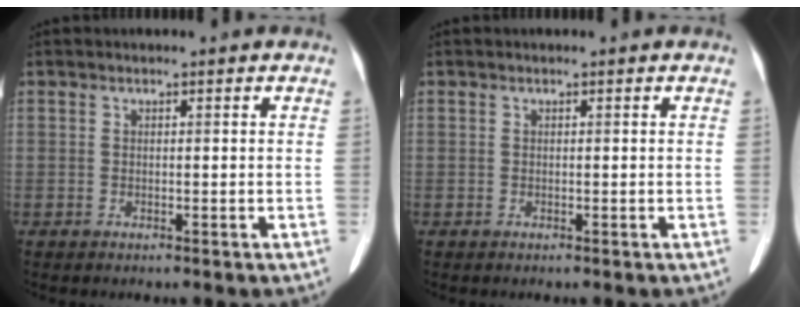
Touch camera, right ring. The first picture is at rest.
{"total": 0.0}